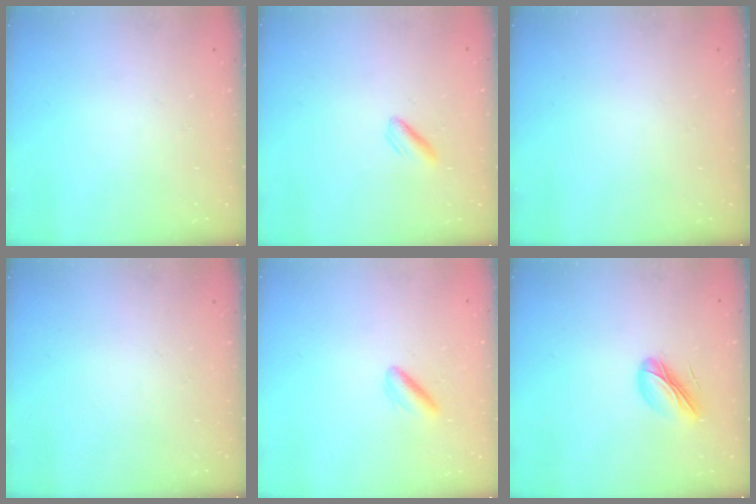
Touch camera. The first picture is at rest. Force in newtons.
{"total": 2.4, "press": 2.3, "slide": 0.9}
{"total": 0.0}
{"total": 0.0}
{"total": 3.0, "press": 2.8, "slide": 1.2}
{"total": 8.5, "press": 8.2, "slide": 2.1}